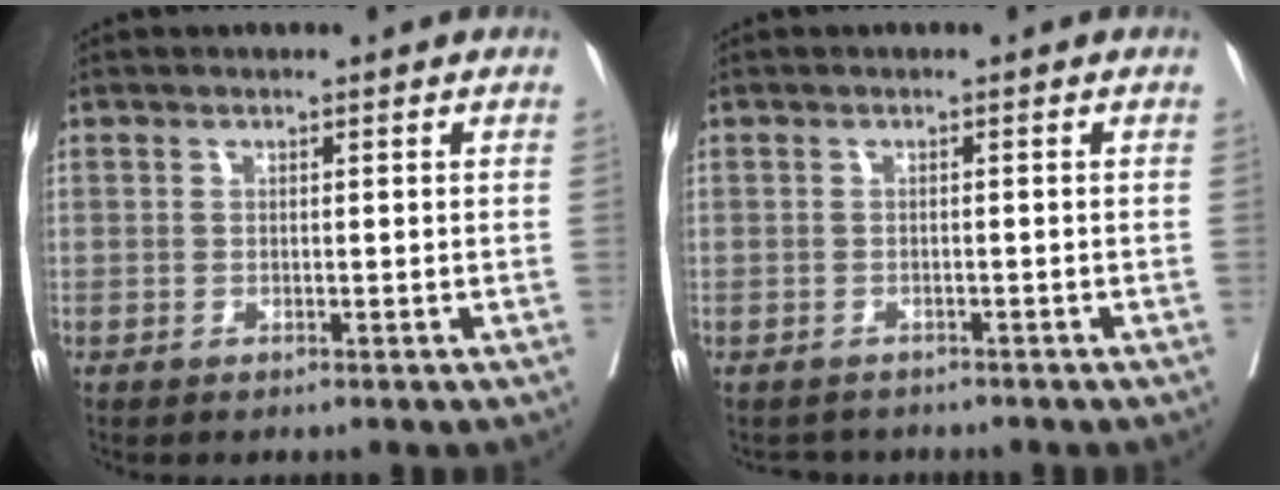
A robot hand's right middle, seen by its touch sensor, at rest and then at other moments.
{"total": 1.9, "force": [-1.7, 0.8, -0.2], "torque": [0.002, -0.002, -0.028]}